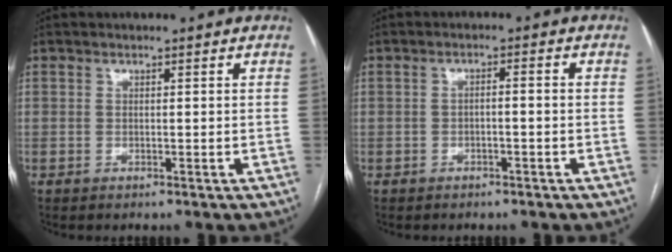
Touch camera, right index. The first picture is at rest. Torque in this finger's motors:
{"motor_torque": [1.18, 0.13, -0.07, 0.00]}